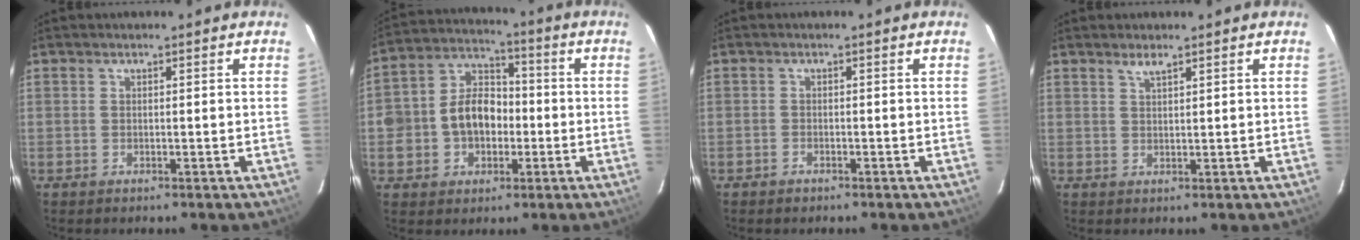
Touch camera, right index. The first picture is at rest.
{"total": 10.7, "force": [-1.7, 8.5, 6.3], "torque": [-0.133, 0.035, -0.022]}
{"total": 1.0, "force": [-0.8, 0.6, 0.1], "torque": [-0.003, 0.004, -0.014]}
{"total": 1.7, "force": [1.3, 0.2, 1.0], "torque": [-0.018, 0.002, 0.024]}